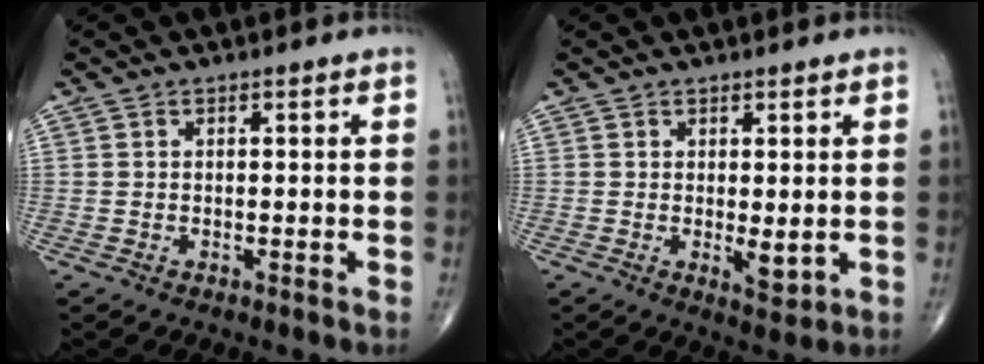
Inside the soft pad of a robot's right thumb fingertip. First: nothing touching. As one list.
[{"total": 3.1, "force": [0.0, 1.1, 2.9], "torque": [-0.041, -0.011, 0.006]}]